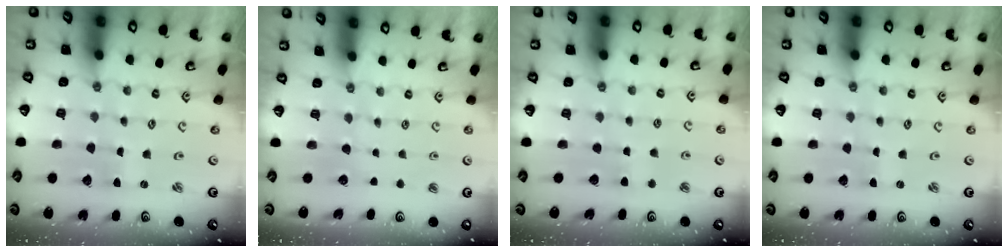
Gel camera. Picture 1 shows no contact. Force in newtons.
{"total": 0.0}
{"total": 4.3, "press": 4.3, "slide": 0.6}
{"total": 0.0}